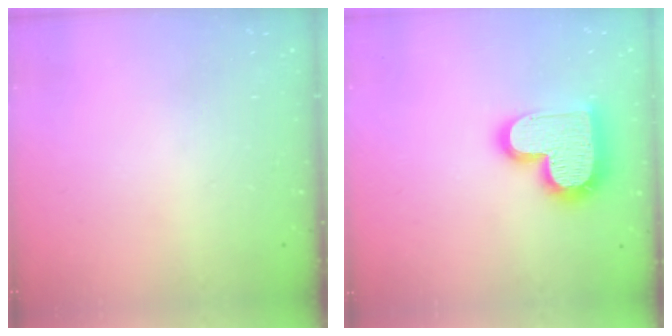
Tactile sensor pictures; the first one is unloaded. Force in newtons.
{"total": 17.7, "press": 17.6, "slide": 1.3}